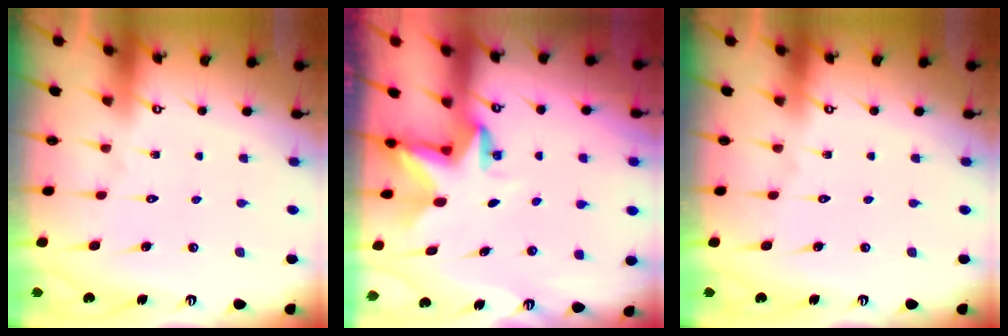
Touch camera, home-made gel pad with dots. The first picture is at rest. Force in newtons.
{"total": 2.9, "press": 2.9, "slide": 0.1}
{"total": 0.0}